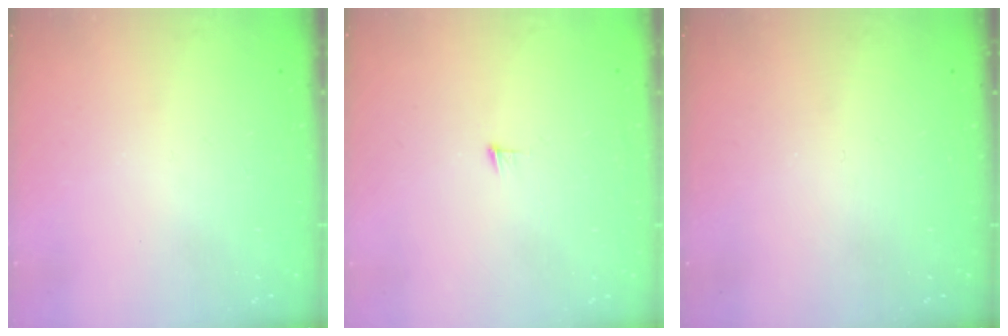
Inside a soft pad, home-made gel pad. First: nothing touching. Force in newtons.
{"total": 3.6, "press": 3.6, "slide": 0.3}
{"total": 0.0}